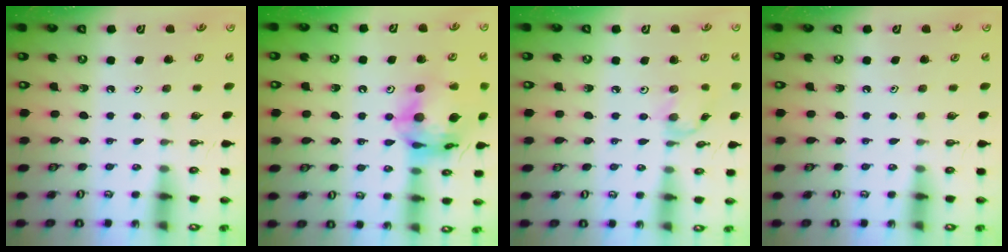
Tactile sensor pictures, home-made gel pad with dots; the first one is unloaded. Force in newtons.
{"total": 19.7, "press": 19.6, "slide": 2.1}
{"total": 5.4, "press": 5.4, "slide": 0.3}
{"total": 0.0}